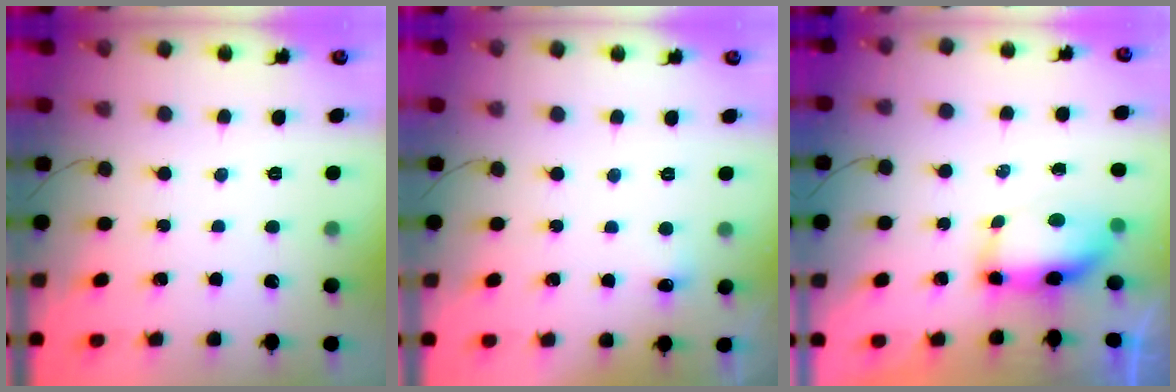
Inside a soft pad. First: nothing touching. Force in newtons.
{"total": 4.1, "press": 3.9, "slide": 1.1}
{"total": 7.5, "press": 7.4, "slide": 1.4}